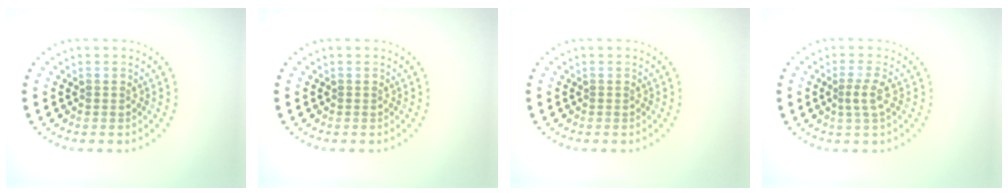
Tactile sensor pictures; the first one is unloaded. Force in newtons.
{"total": 0.0}
{"total": 0.0}
{"total": 1.8, "press": 1.5, "slide": 1.1}